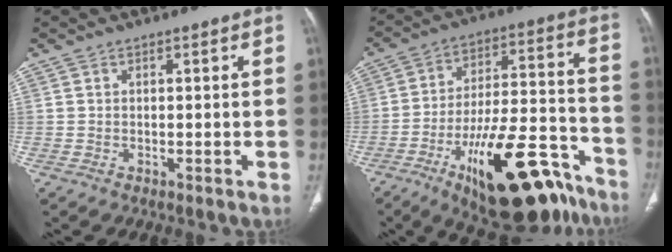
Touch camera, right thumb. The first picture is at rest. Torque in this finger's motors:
{"motor_torque": [3.69, 1.30, 1.37, -1.40, 0.31]}